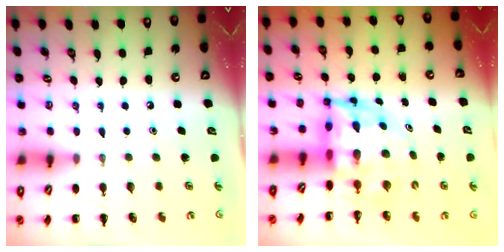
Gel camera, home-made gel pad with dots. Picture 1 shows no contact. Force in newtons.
{"total": 6.9, "press": 6.7, "slide": 1.9}